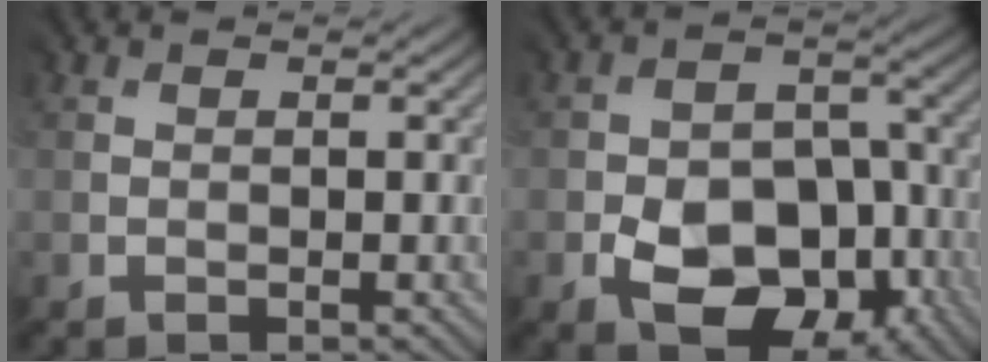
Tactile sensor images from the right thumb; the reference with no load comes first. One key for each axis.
{"total": 8.9, "fx": -4.3, "fy": 5.9, "fz": 5.0, "tx": -0.079, "ty": -0.019, "tz": -0.065}